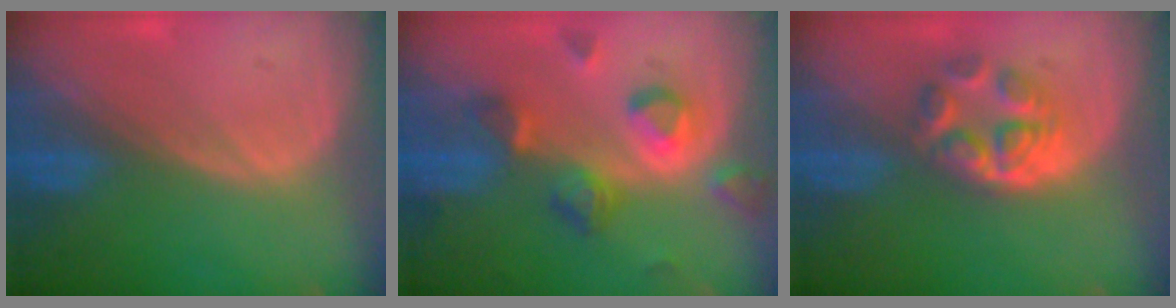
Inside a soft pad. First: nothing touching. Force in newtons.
{"total": 7.2, "press": 7.2, "slide": 1.0}
{"total": 6.0, "press": 5.2, "slide": 2.9}